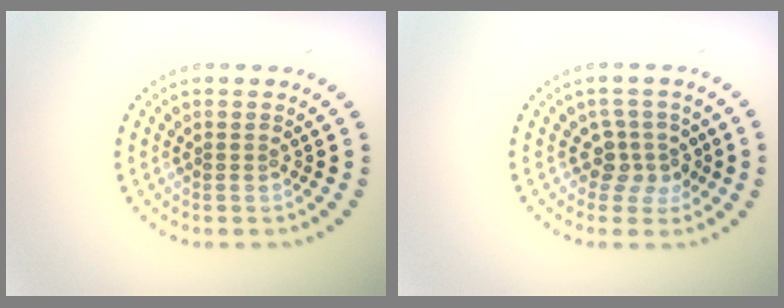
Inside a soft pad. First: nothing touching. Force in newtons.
{"total": 2.5, "press": 2.0, "slide": 1.6}